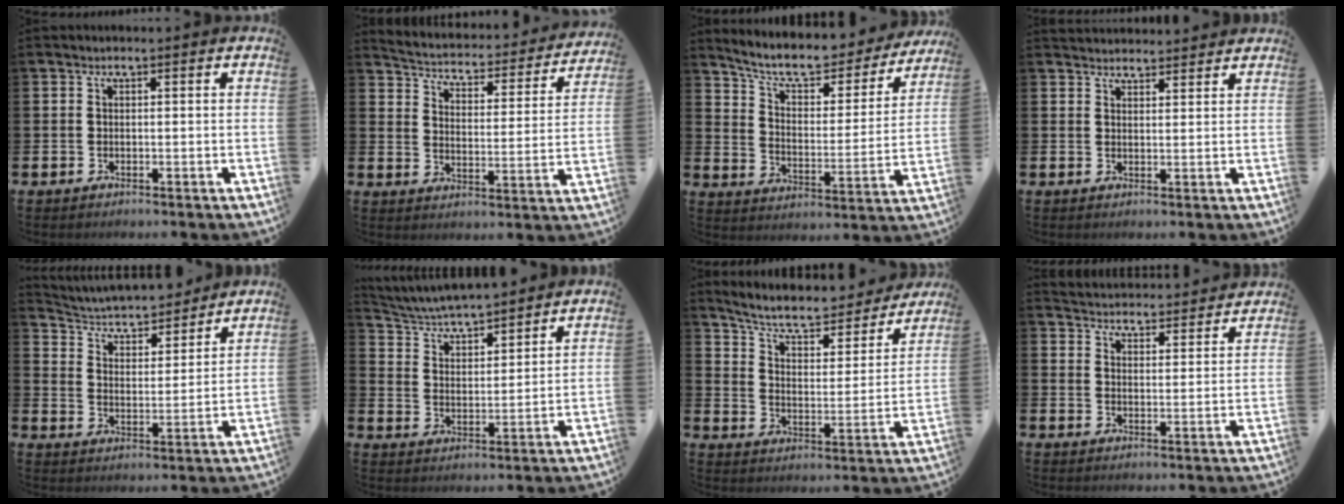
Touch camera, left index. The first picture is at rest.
{"total": 4.0, "force": [3.7, 1.2, 1.0], "torque": [-0.046, -0.034, 0.053]}
{"total": 8.6, "force": [7.7, 2.4, 3.0], "torque": [-0.084, -0.054, 0.128]}
{"total": 2.7, "force": [2.6, 0.5, -0.1], "torque": [-0.002, -0.012, 0.048]}
{"total": 4.8, "force": [4.5, 1.4, 0.9], "torque": [-0.050, -0.040, 0.071]}
{"total": 5.0, "force": [4.9, 0.4, 0.8], "torque": [-0.043, -0.041, 0.083]}
{"total": 7.4, "force": [6.6, 2.0, 2.6], "torque": [-0.081, -0.046, 0.109]}
{"total": 4.6, "force": [4.6, 0.4, -0.2], "torque": [-0.012, -0.040, 0.080]}